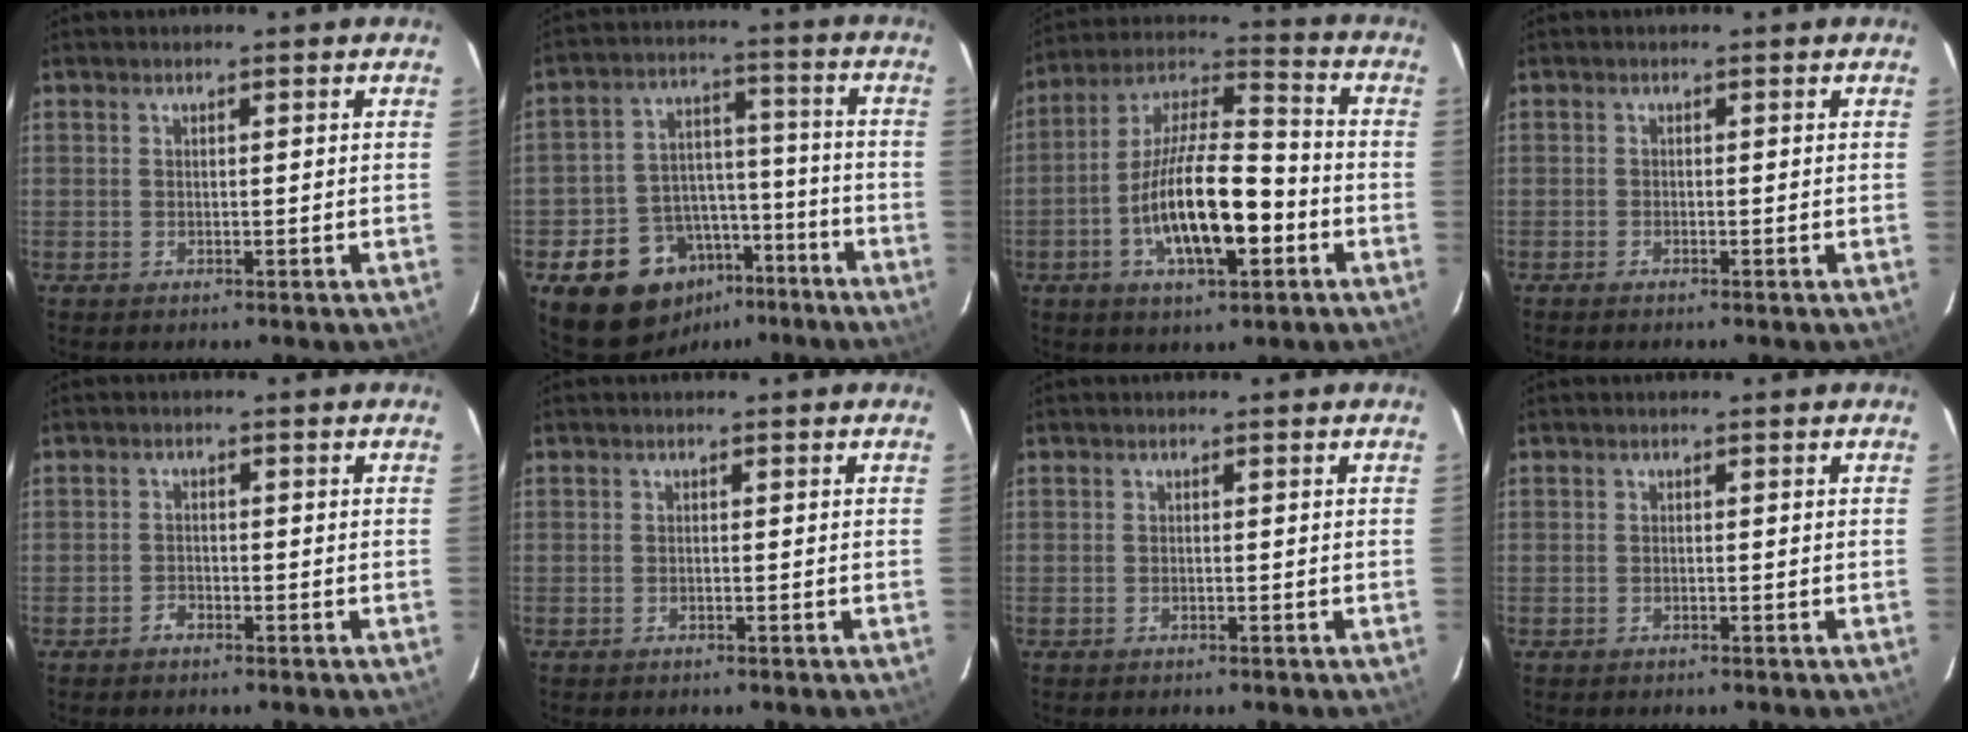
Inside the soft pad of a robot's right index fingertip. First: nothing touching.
{"total": 14.9, "force": [-8.8, 10.9, 5.1], "torque": [-0.112, 0.048, -0.117]}
{"total": 16.8, "force": [-5.2, 5.8, 14.9], "torque": [-0.278, 0.008, -0.093]}
{"total": 0.7, "force": [-0.7, 0.0, 0.3], "torque": [-0.008, -0.001, -0.014]}
{"total": 1.5, "force": [-1.3, 0.7, 0.3], "torque": [-0.005, 0.002, -0.024]}
{"total": 0.0}
{"total": 0.0}
{"total": 0.0}